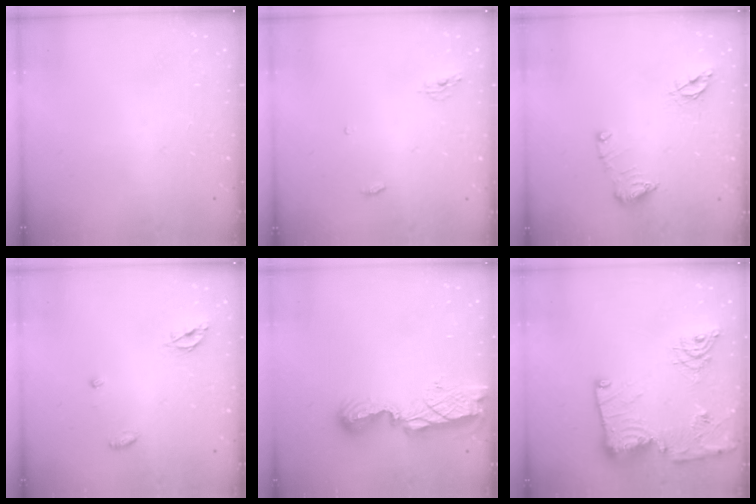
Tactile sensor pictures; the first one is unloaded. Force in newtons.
{"total": 4.2, "press": 4.2, "slide": 0.4}
{"total": 10.0, "press": 9.9, "slide": 1.0}
{"total": 4.4, "press": 4.4, "slide": 0.4}
{"total": 8.1, "press": 8.1, "slide": 0.7}
{"total": 19.2, "press": 19.2, "slide": 1.7}